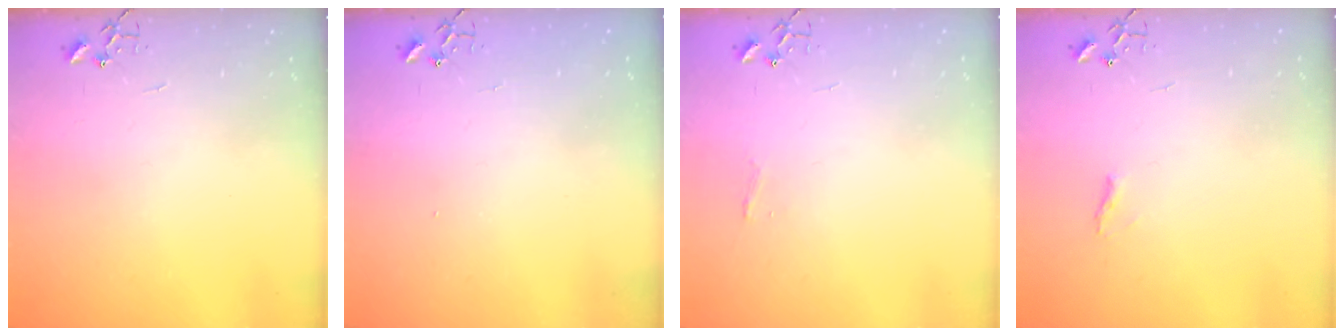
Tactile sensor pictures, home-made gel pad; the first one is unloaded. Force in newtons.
{"total": 1.3, "press": 1.2, "slide": 0.1}
{"total": 3.7, "press": 3.6, "slide": 0.5}
{"total": 4.7, "press": 4.6, "slide": 0.6}